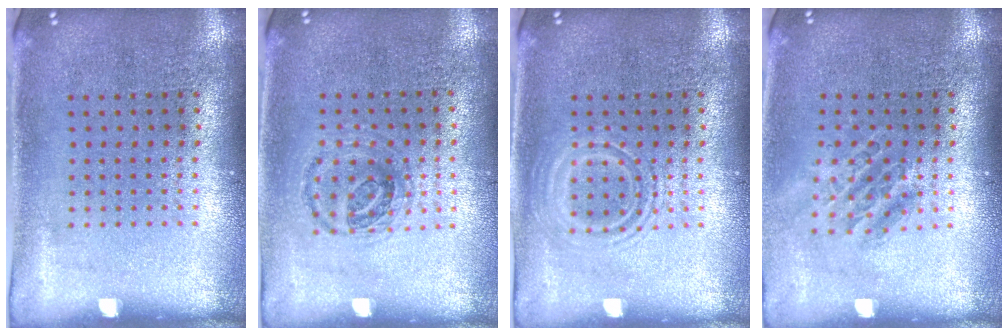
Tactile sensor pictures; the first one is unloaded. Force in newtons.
{"total": 1.0, "press": 0.9, "slide": 0.1}
{"total": 2.1, "press": 2.1, "slide": 0.3}
{"total": 1.4, "press": 1.2, "slide": 0.8}